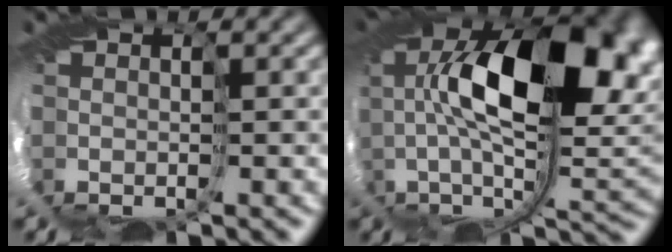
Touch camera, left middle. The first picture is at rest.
{"total": 11.9, "force": [1.5, 4.1, 11.0], "torque": [-0.182, 0.004, 0.018]}